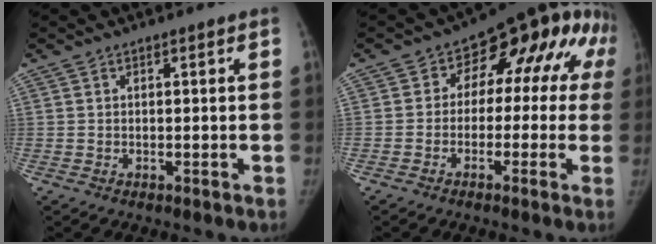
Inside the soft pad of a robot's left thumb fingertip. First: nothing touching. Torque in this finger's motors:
{"motor_torque": [-0.21, 1.00, -0.09, 0.19, 0.07]}